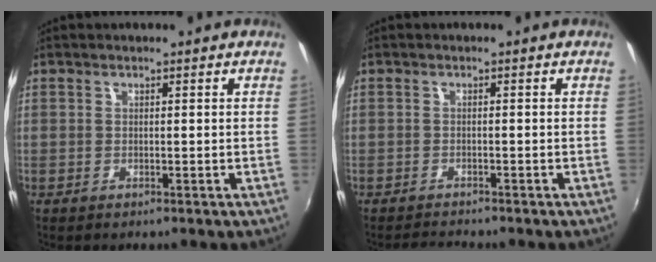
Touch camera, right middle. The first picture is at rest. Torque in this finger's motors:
{"motor_torque": [0.00, 0.01, 0.03, 0.01]}